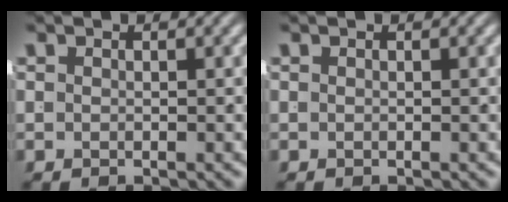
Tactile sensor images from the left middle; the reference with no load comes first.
{"total": 0.0}